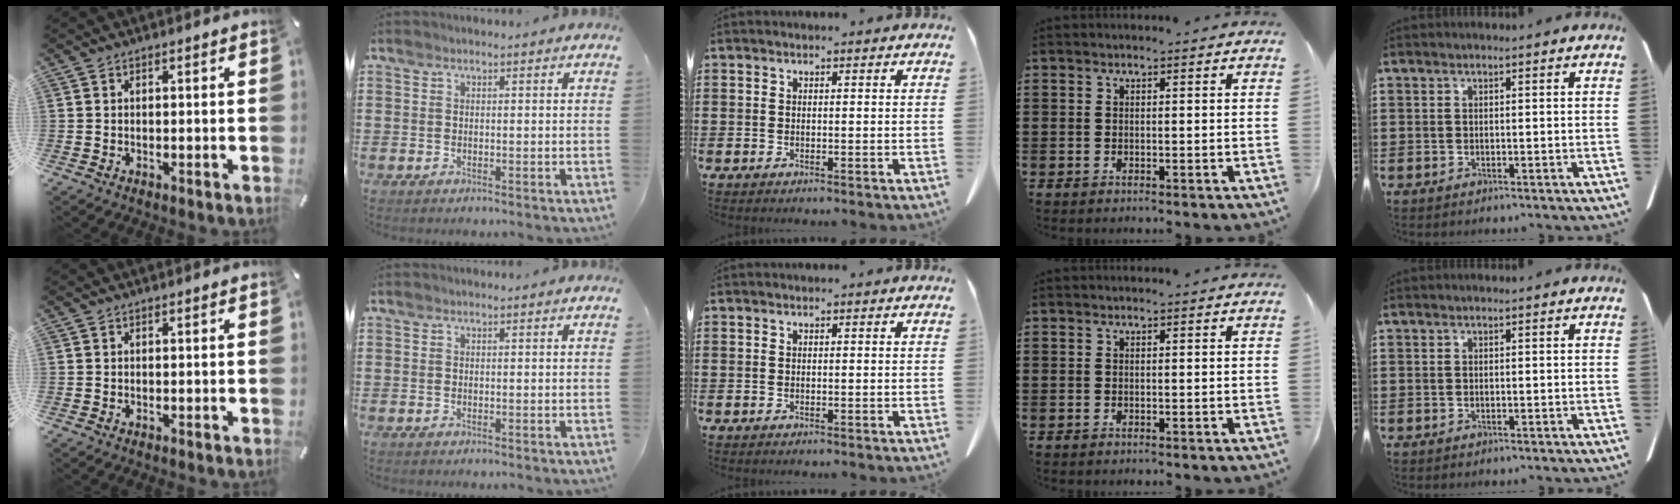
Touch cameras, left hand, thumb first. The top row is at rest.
{}